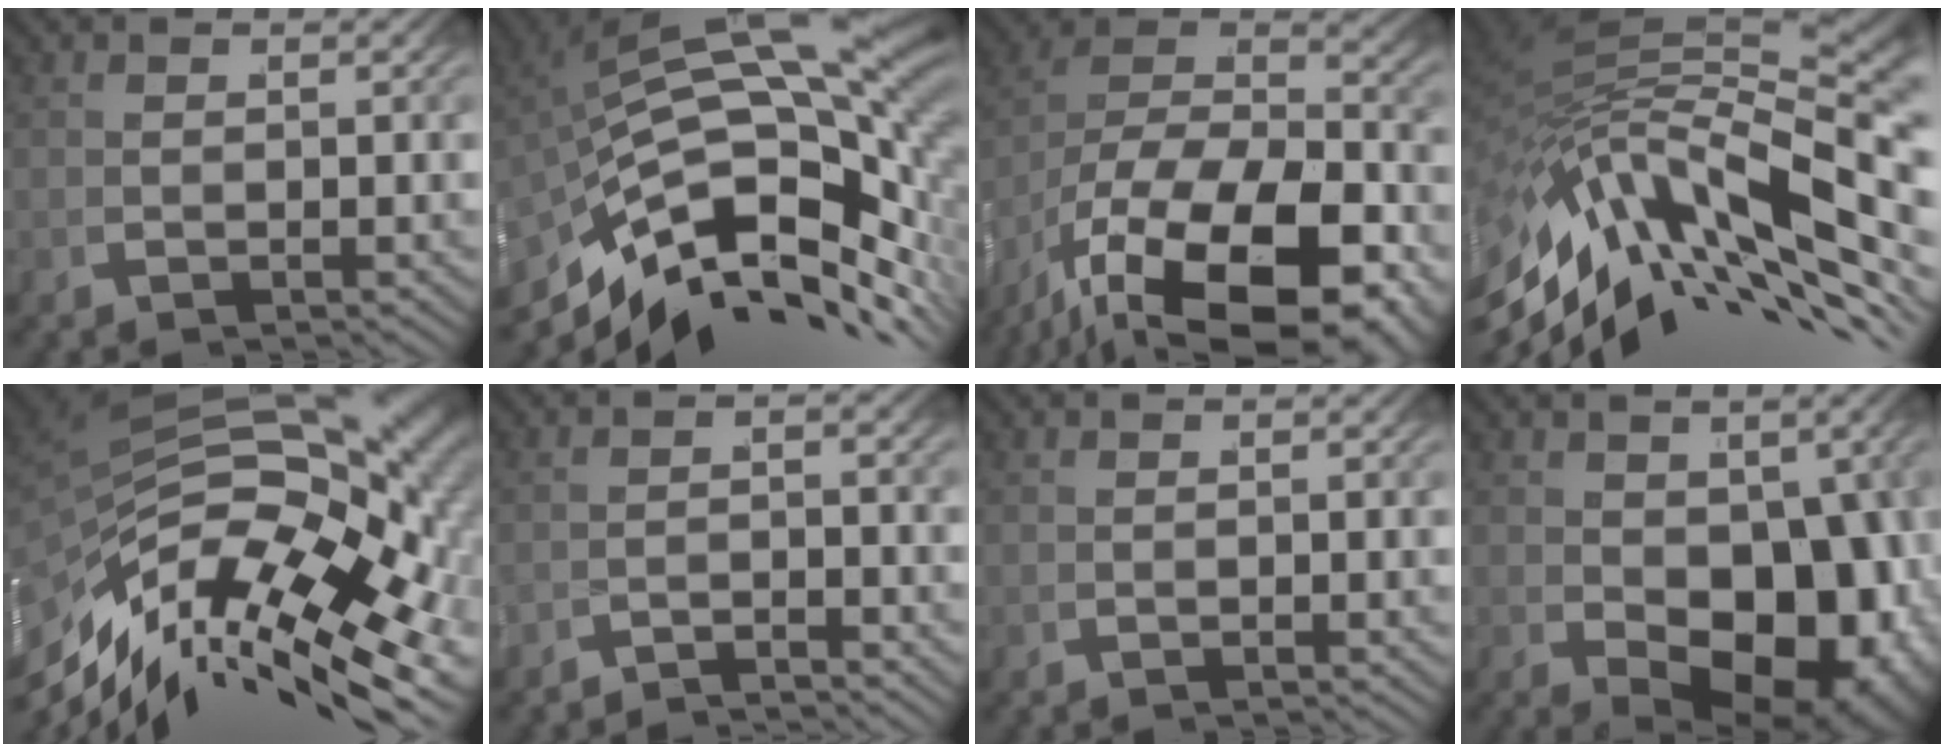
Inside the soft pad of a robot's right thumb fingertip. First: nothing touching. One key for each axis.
{"total": 18.8, "fx": -0.9, "fy": 10.7, "fz": 15.4, "tx": -0.265, "ty": -0.033, "tz": 0.007}
{"total": 18.7, "fx": -2.4, "fy": 12.5, "fz": 13.7, "tx": -0.273, "ty": -0.073, "tz": 0.002}
{"total": 17.8, "fx": -1.6, "fy": 9.5, "fz": 14.9, "tx": -0.274, "ty": -0.023, "tz": 0.004}
{"total": 22.2, "fx": 1.5, "fy": 13.8, "fz": 17.4, "tx": -0.275, "ty": 0.003, "tz": 0.013}
{"total": 2.5, "fx": -2.4, "fy": -0.5, "fz": 0.2, "tx": 0.007, "ty": -0.003, "tz": -0.043}
{"total": 0.0}
{"total": 12.7, "fx": -1.3, "fy": 8.0, "fz": 9.8, "tx": -0.151, "ty": -0.064, "tz": 0.017}